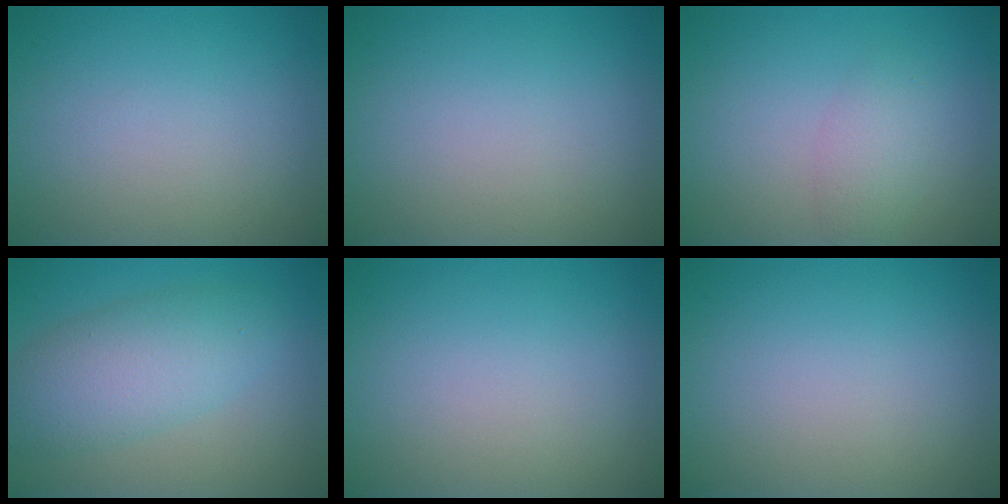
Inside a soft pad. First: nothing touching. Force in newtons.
{"total": 0.0}
{"total": 2.0, "press": 2.0, "slide": 0.1}
{"total": 5.6, "press": 5.6, "slide": 0.1}
{"total": 0.0}
{"total": 0.0}